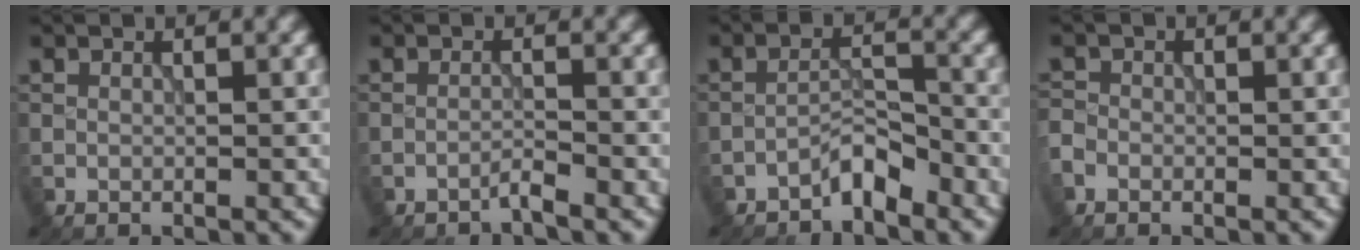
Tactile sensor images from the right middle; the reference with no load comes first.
{"total": 1.1, "force": [-1.0, -0.1, 0.5], "torque": [-0.005, 0.005, -0.026]}
{"total": 2.4, "force": [-2.1, 0.5, 1.0], "torque": [-0.015, 0.013, -0.041]}
{"total": 1.3, "force": [-0.8, 0.9, 0.3], "torque": [-0.004, 0.002, -0.023]}